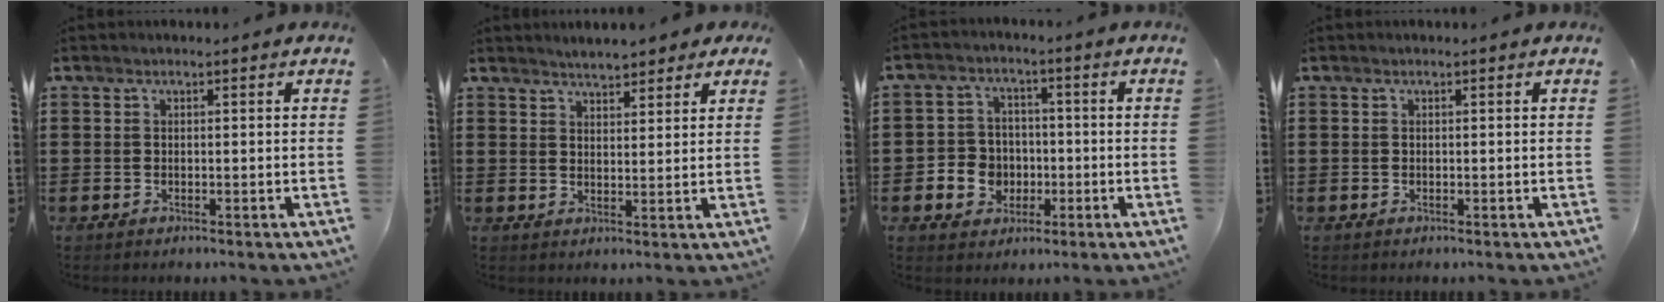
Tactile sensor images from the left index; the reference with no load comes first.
{"total": 3.2, "force": [3.1, 0.7, 0.6], "torque": [-0.022, 0.000, 0.058]}
{"total": 5.2, "force": [-1.3, 4.8, 1.6], "torque": [-0.043, 0.014, -0.023]}
{"total": 0.0}